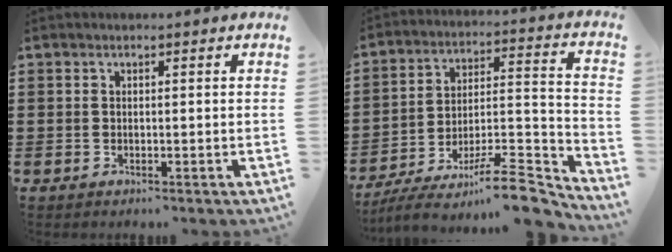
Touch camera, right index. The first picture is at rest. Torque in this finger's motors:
{"motor_torque": [-0.12, -0.14, -0.43, -0.21]}